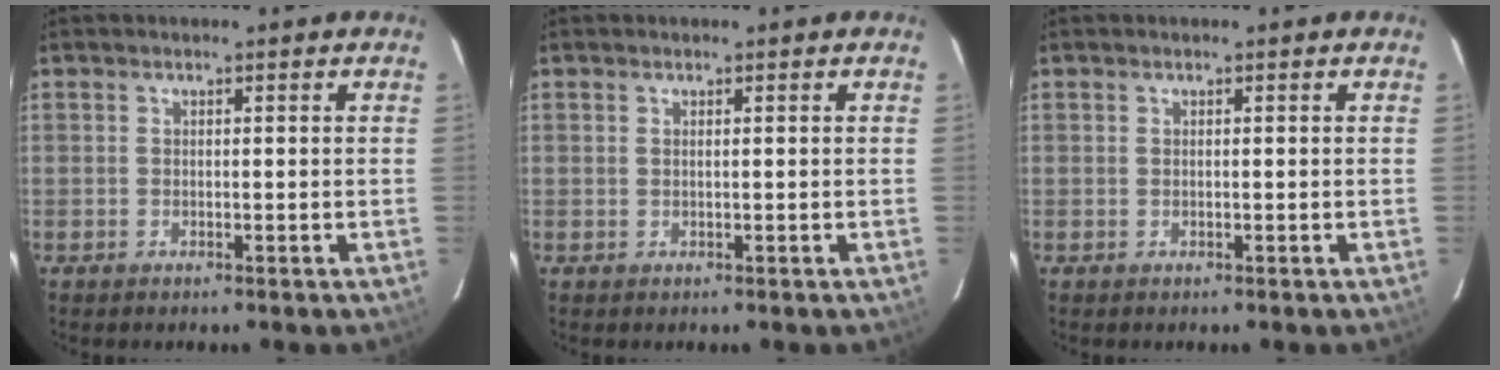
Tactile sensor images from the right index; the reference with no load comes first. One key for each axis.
{"total": 0.0}
{"total": 0.0}